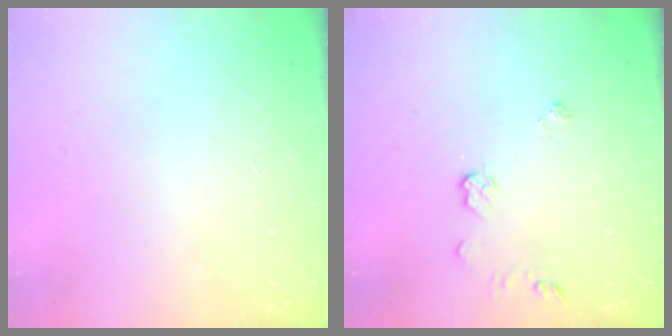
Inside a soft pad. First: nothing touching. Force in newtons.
{"total": 5.7, "press": 5.7, "slide": 0.8}